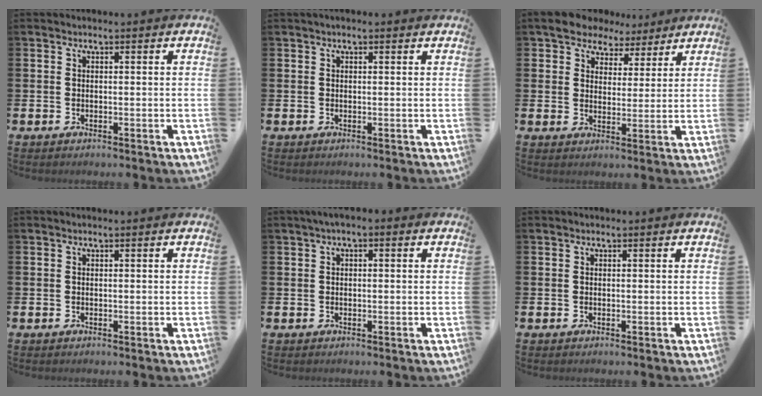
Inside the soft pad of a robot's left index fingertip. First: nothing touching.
{"total": 0.6, "force": [0.4, 0.2, 0.4], "torque": [0.005, -0.001, 0.004]}
{"total": 6.1, "force": [5.2, 3.1, 0.5], "torque": [-0.040, -0.021, 0.093]}
{"total": 0.0}
{"total": 1.4, "force": [0.3, 0.8, 1.1], "torque": [-0.017, 0.007, 0.003]}
{"total": 0.0}